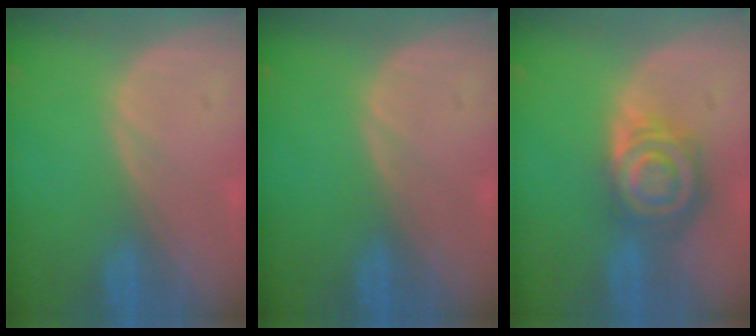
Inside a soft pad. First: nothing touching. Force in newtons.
{"total": 0.0}
{"total": 7.9, "press": 6.9, "slide": 3.8}